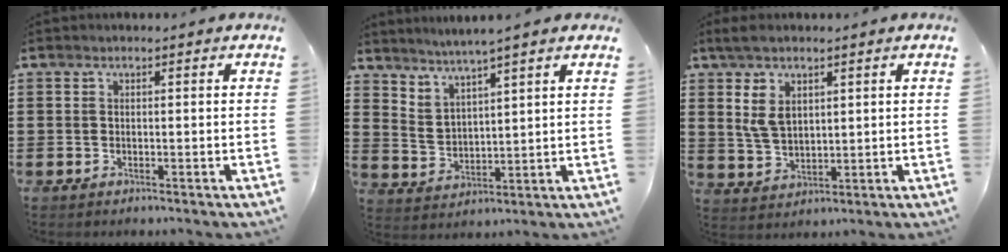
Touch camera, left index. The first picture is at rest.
{"total": 3.1, "force": [3.0, 0.0, 0.6], "torque": [-0.024, -0.020, 0.052]}
{"total": 5.9, "force": [2.6, 3.1, 4.3], "torque": [-0.099, 0.005, 0.045]}